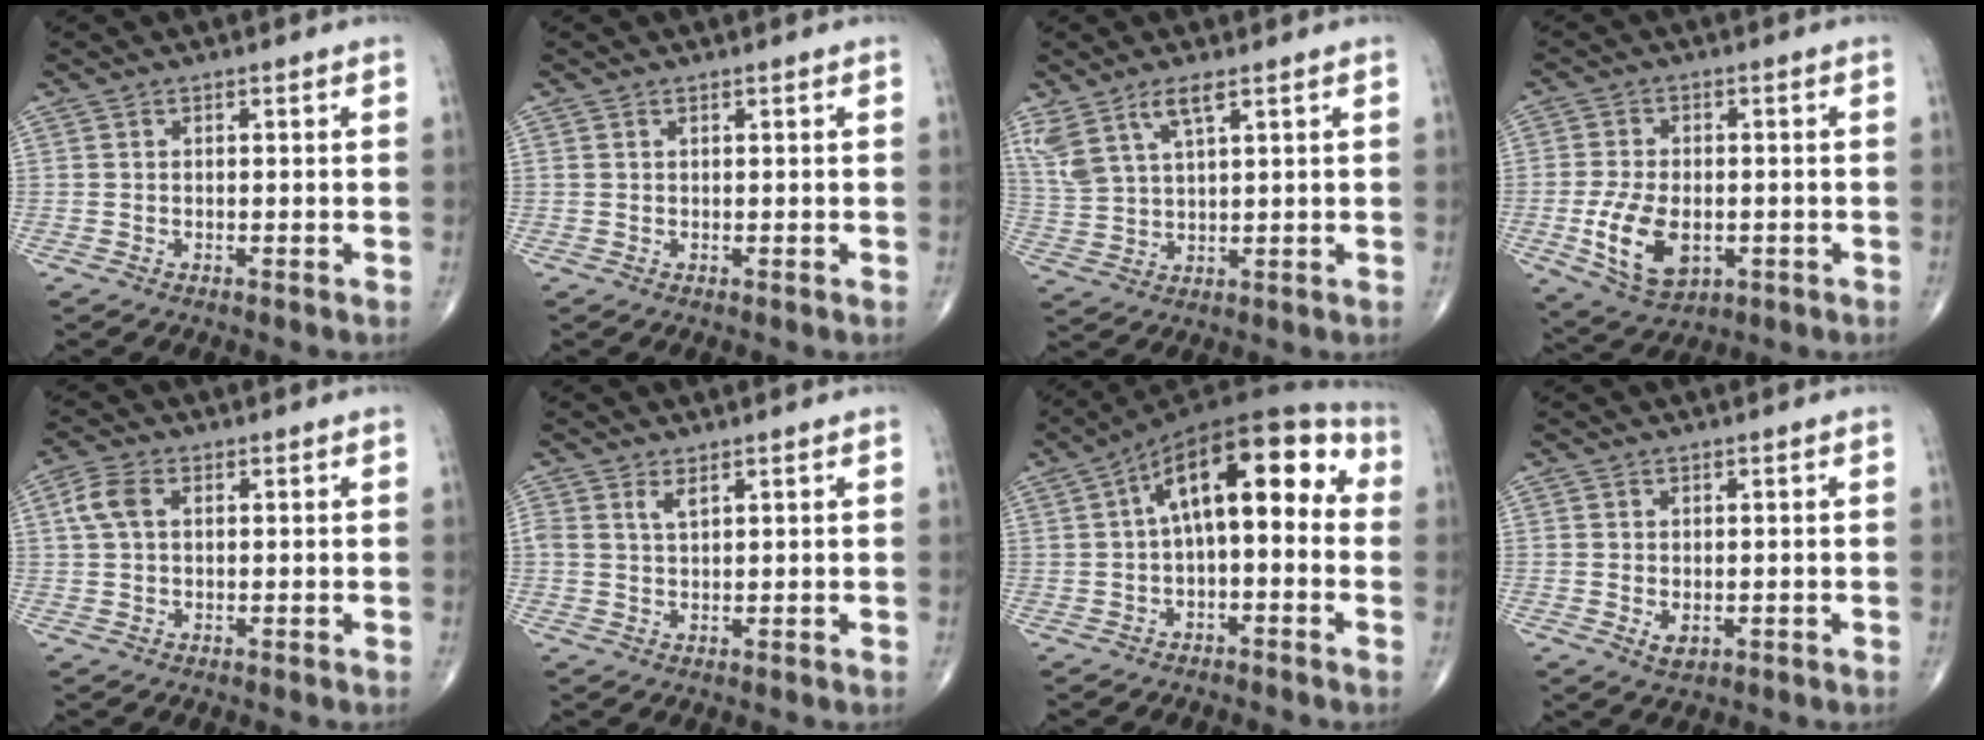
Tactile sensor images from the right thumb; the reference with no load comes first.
{"total": 0.0}
{"total": 7.8, "force": [4.8, 2.3, 5.7], "torque": [-0.132, -0.011, 0.106]}
{"total": 11.1, "force": [-2.6, 6.6, 8.5], "torque": [-0.149, -0.003, -0.034]}
{"total": 4.5, "force": [1.1, 2.8, 3.3], "torque": [-0.079, 0.012, 0.018]}
{"total": 2.1, "force": [1.3, 0.8, 1.5], "torque": [-0.033, -0.002, 0.030]}
{"total": 16.5, "force": [2.0, 7.6, 14.5], "torque": [-0.194, 0.050, 0.019]}
{"total": 2.4, "force": [-0.5, 1.5, 1.8], "torque": [-0.022, -0.004, -0.001]}